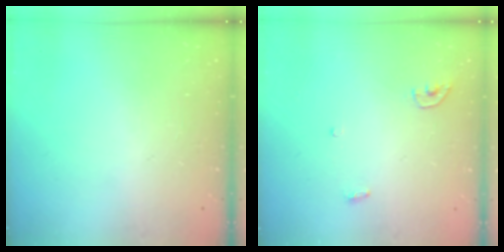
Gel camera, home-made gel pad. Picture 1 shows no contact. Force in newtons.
{"total": 3.4, "press": 3.4, "slide": 0.3}